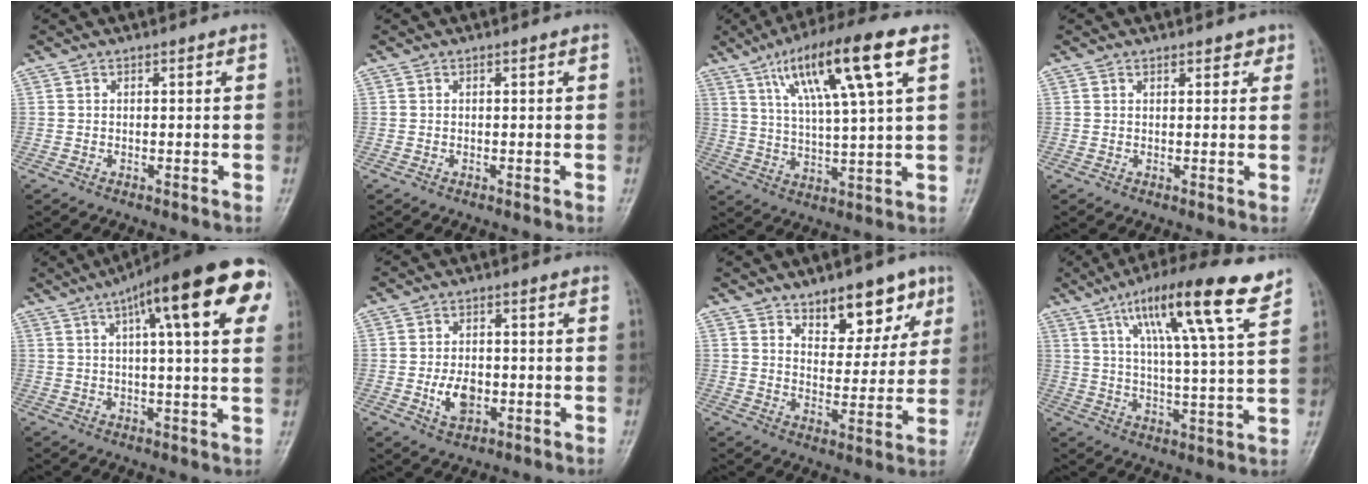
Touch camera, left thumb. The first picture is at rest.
{"total": 0.0}
{"total": 16.7, "force": [7.6, 2.6, 14.7], "torque": [-0.256, -0.008, 0.129]}
{"total": 2.0, "force": [1.4, 1.1, 1.0], "torque": [0.004, -0.005, 0.013]}
{"total": 20.5, "force": [8.1, 5.0, 18.2], "torque": [-0.250, 0.022, 0.105]}
{"total": 3.9, "force": [-1.1, 2.5, 2.7], "torque": [-0.044, 0.000, -0.016]}
{"total": 11.0, "force": [6.6, 5.8, 6.6], "torque": [-0.051, -0.039, 0.101]}
{"total": 17.3, "force": [10.0, 2.2, 14.0], "torque": [-0.217, -0.033, 0.160]}